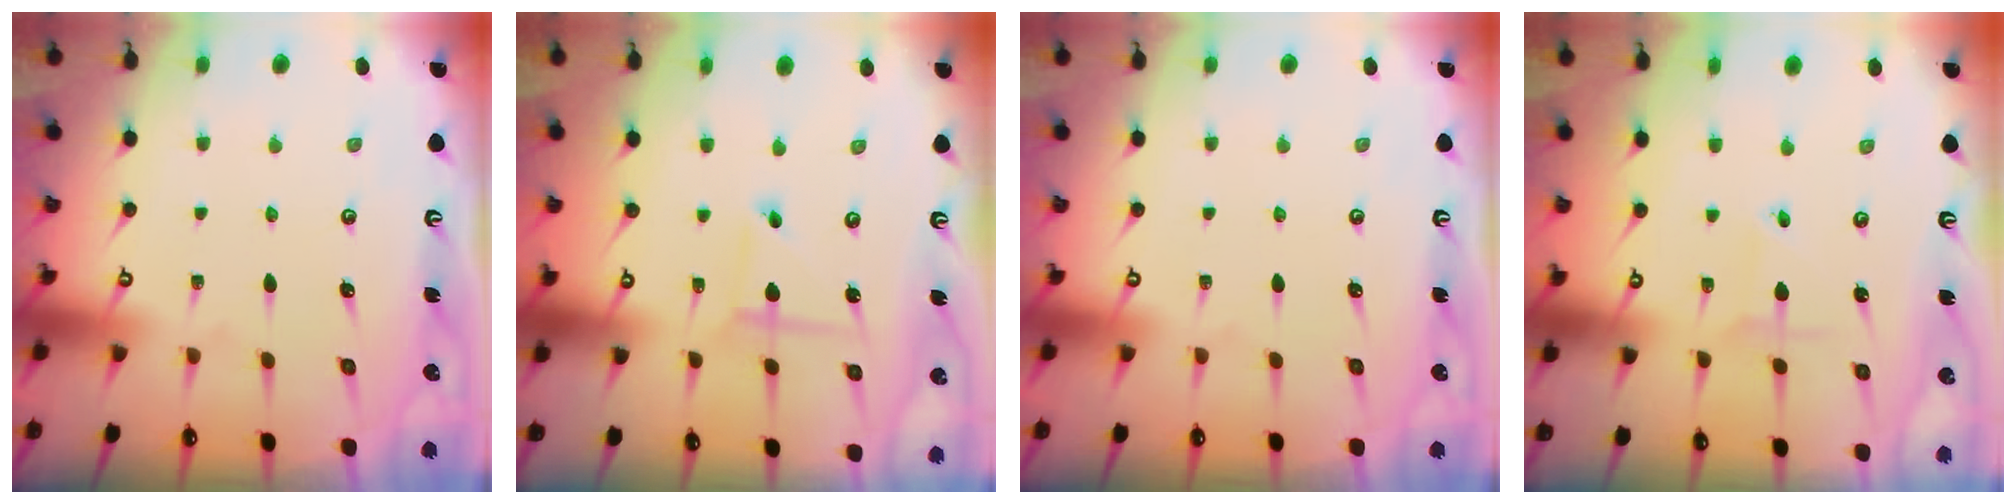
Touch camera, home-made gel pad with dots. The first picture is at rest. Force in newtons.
{"total": 2.4, "press": 2.4, "slide": 0.2}
{"total": 0.0}
{"total": 1.8, "press": 1.8, "slide": 0.1}